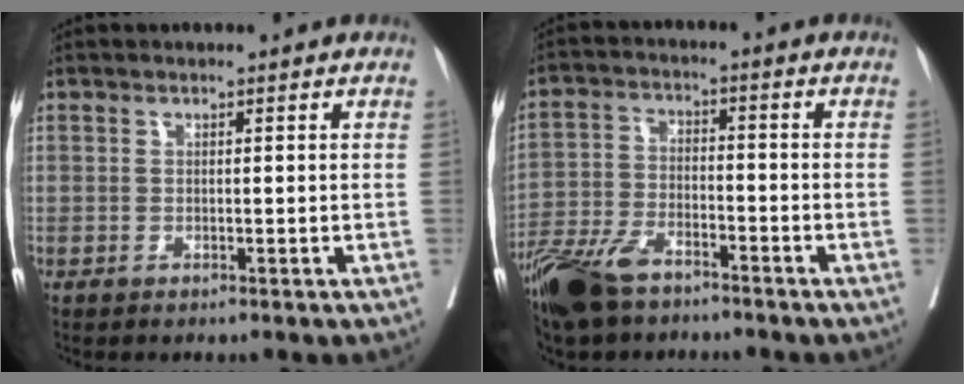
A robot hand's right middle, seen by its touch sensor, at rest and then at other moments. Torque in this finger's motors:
{"motor_torque": [1.05, -1.09, 0.69, 0.15]}